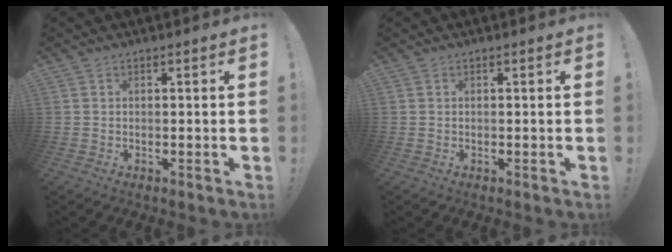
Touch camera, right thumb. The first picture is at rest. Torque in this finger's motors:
{"motor_torque": [-0.18, 0.06, -0.01, 0.10, -0.08]}